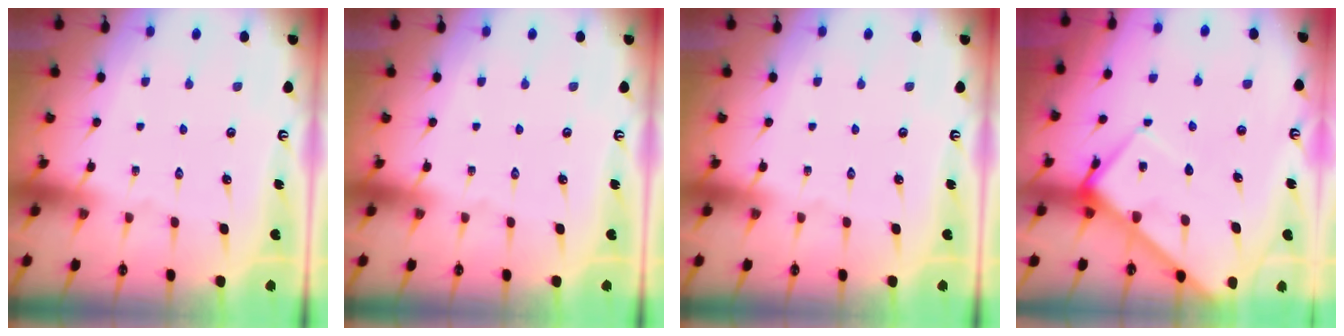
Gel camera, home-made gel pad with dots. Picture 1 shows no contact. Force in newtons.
{"total": 0.0}
{"total": 0.0}
{"total": 7.9, "press": 7.9, "slide": 0.8}